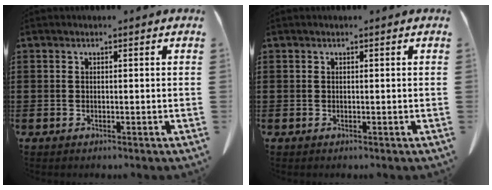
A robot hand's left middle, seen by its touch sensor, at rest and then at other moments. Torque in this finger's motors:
{"motor_torque": [-0.10, 0.10, 0.00, 0.00]}